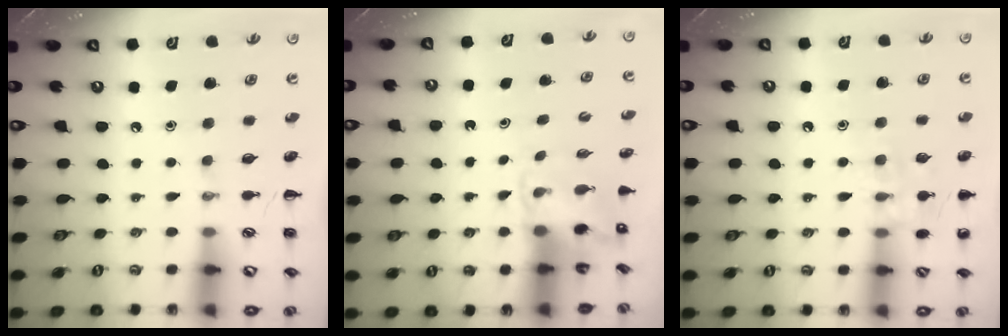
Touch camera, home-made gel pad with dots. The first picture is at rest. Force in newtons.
{"total": 3.2, "press": 3.1, "slide": 0.6}
{"total": 9.2, "press": 9.1, "slide": 1.1}